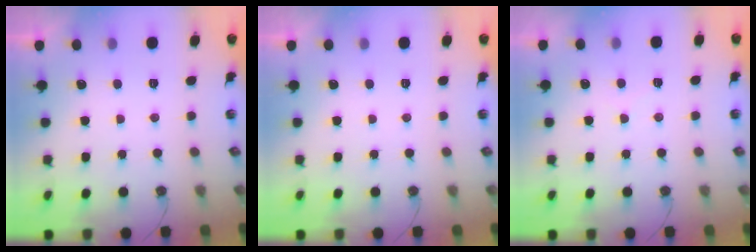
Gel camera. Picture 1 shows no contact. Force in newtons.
{"total": 0.0}
{"total": 5.0, "press": 4.9, "slide": 0.7}